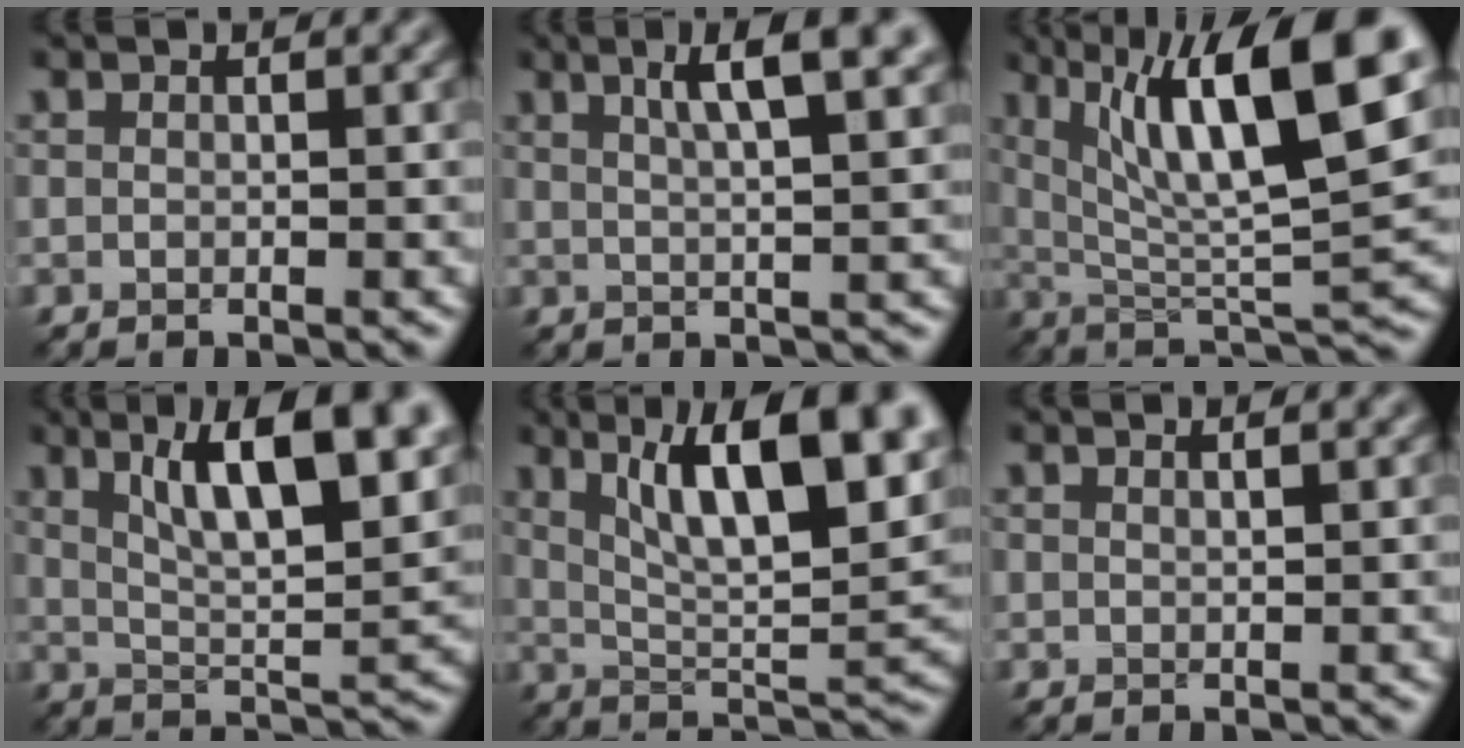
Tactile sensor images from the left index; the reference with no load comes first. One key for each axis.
{"total": 6.4, "fx": 3.2, "fy": 1.5, "fz": 5.3, "tx": -0.064, "ty": 0.012, "tz": 0.046}
{"total": 13.1, "fx": 5.2, "fy": 3.4, "fz": 11.6, "tx": -0.188, "ty": 0.005, "tz": 0.089}
{"total": 11.8, "fx": 5.3, "fy": 3.9, "fz": 9.8, "tx": -0.134, "ty": 0.009, "tz": 0.083}
{"total": 13.0, "fx": 5.7, "fy": 4.5, "fz": 10.8, "tx": -0.149, "ty": 0.006, "tz": 0.093}
{"total": 0.7, "fx": 0.6, "fy": 0.1, "fz": 0.4, "tx": -0.005, "ty": 0.002, "tz": 0.009}